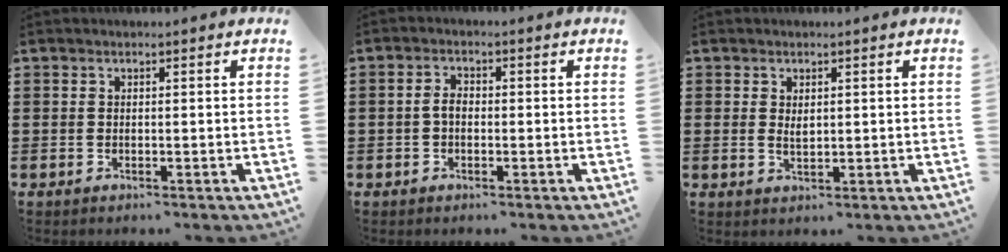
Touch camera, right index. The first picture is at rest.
{"total": 2.3, "force": [-0.4, 1.3, 1.9], "torque": [-0.043, 0.001, -0.011]}
{"total": 1.5, "force": [0.4, 0.8, 1.2], "torque": [-0.025, 0.006, 0.005]}